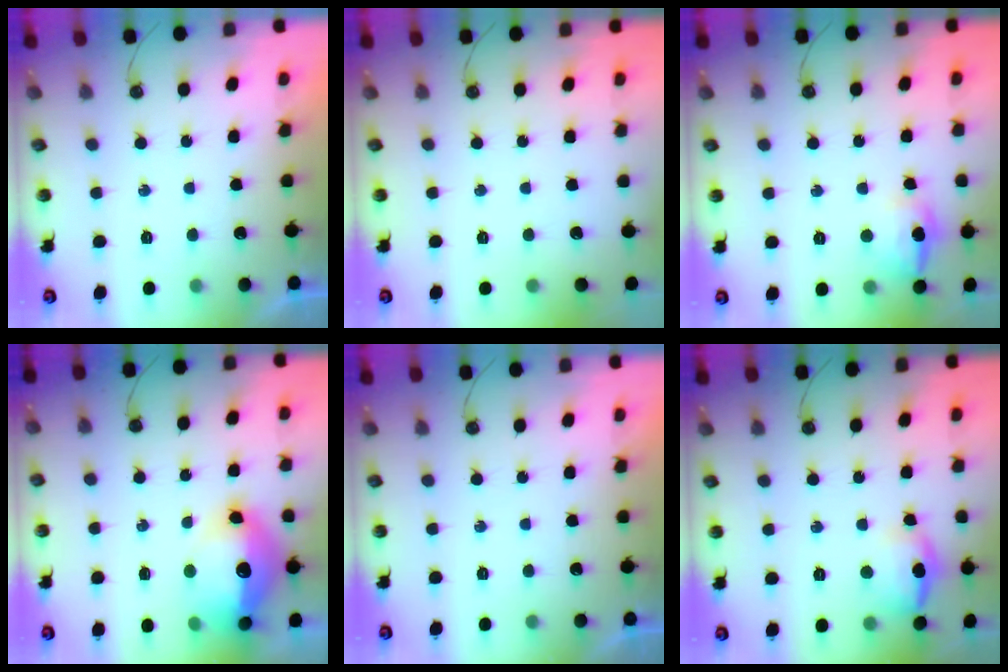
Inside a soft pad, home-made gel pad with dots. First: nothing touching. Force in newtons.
{"total": 0.0}
{"total": 12.1, "press": 12.0, "slide": 1.0}
{"total": 16.2, "press": 16.1, "slide": 1.5}
{"total": 0.0}
{"total": 15.2, "press": 11.7, "slide": 9.8}